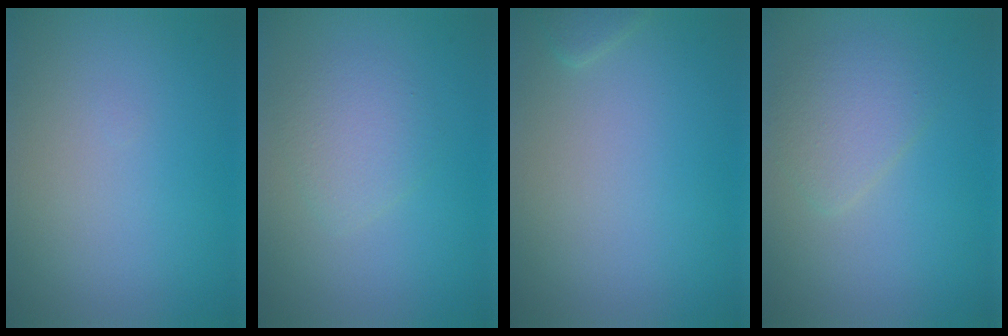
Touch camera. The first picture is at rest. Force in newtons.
{"total": 2.3, "press": 2.3, "slide": 0.1}
{"total": 0.8, "press": 0.8, "slide": 0.0}
{"total": 2.6, "press": 2.6, "slide": 0.0}